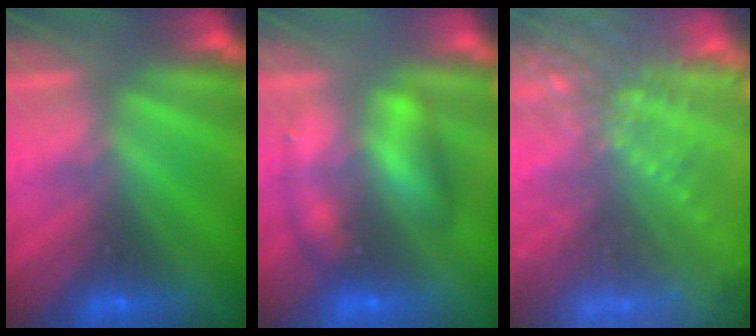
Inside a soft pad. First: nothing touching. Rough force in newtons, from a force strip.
{"total": 2.5}
{"total": 6.9}